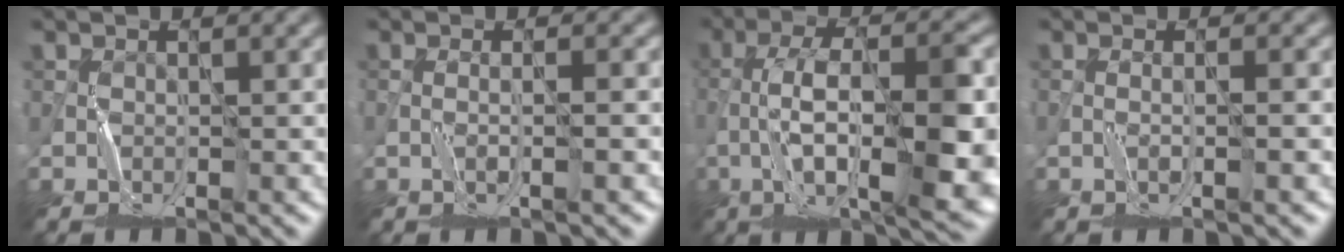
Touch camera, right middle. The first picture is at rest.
{"total": 1.1, "force": [-0.3, -0.3, 1.0], "torque": [-0.006, 0.007, -0.010]}
{"total": 11.7, "force": [-2.8, 3.5, 10.7], "torque": [-0.180, 0.007, -0.046]}
{"total": 0.8, "force": [-0.2, -0.4, 0.7], "torque": [-0.004, 0.005, -0.009]}